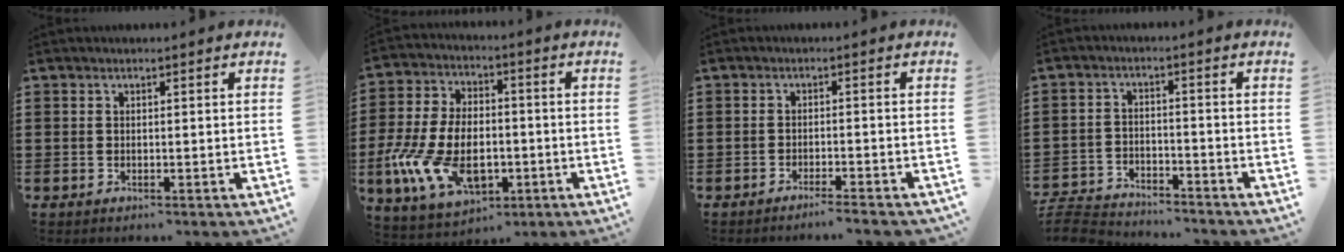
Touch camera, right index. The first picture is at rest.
{"total": 12.9, "force": [-3.4, 7.7, 9.7], "torque": [-0.231, 0.003, -0.061]}
{"total": 2.1, "force": [-2.0, -0.3, 0.7], "torque": [-0.012, 0.002, -0.040]}
{"total": 5.1, "force": [-5.0, 0.6, 0.5], "torque": [-0.028, 0.000, -0.108]}